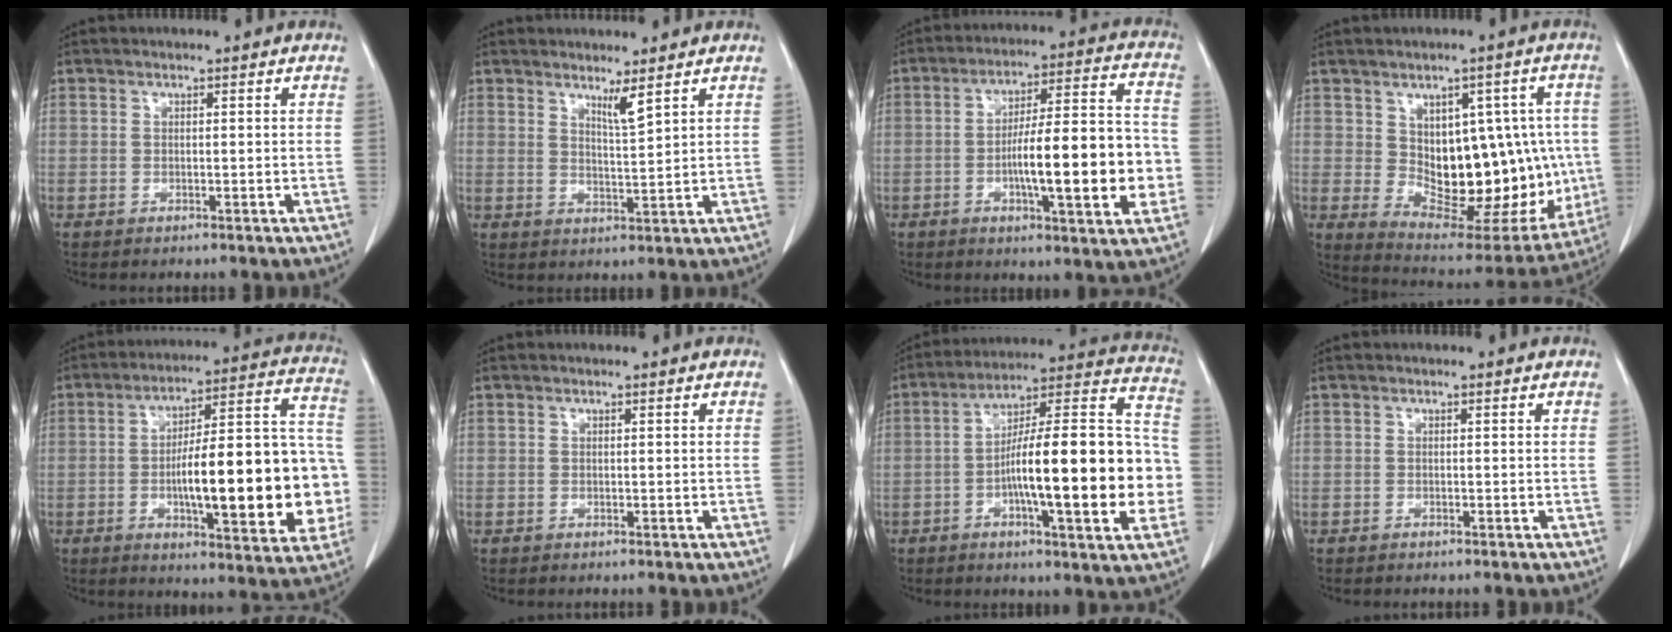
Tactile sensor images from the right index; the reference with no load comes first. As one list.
[{"total": 2.9, "force": [2.1, -0.4, 2.0], "torque": [-0.037, -0.016, 0.042]}, {"total": 17.0, "force": [-3.4, 2.7, 16.5], "torque": [-0.255, 0.018, -0.046]}, {"total": 19.4, "force": [-0.3, 9.7, 16.8], "torque": [-0.229, 0.007, 0.031]}, {"total": 23.0, "force": [-3.9, 5.2, 22.0], "torque": [-0.260, 0.036, -0.042]}, {"total": 0.0}, {"total": 22.7, "force": [-4.2, 3.4, 22.0], "torque": [-0.297, 0.028, -0.061]}, {"total": 0.0}]